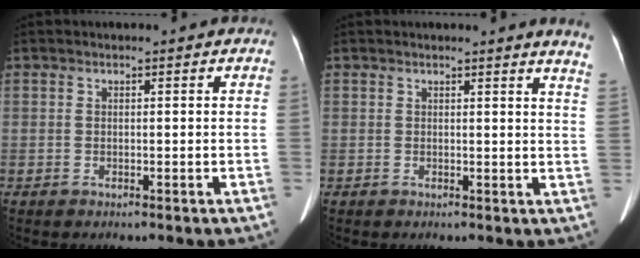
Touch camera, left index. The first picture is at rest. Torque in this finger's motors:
{"motor_torque": [-0.06, -0.80, 0.05, 0.05]}